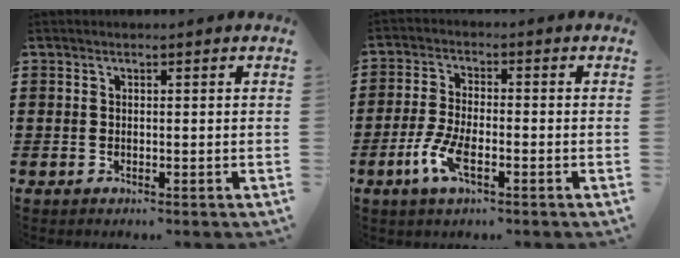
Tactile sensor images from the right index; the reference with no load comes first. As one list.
[{"total": 5.8, "force": [-2.8, 1.8, 4.7], "torque": [-0.111, -0.009, -0.057]}]